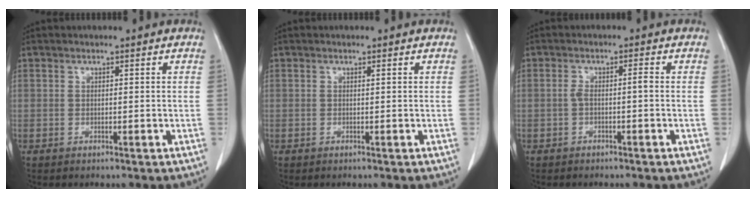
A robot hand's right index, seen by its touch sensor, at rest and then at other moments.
{"total": 0.0}
{"total": 1.9, "force": [-0.5, 0.3, 1.8], "torque": [-0.032, 0.008, -0.006]}